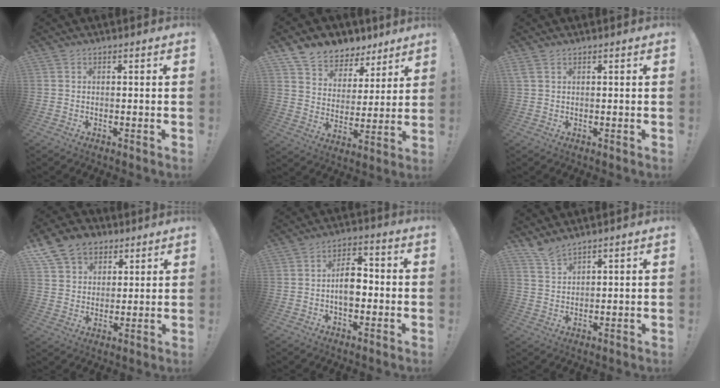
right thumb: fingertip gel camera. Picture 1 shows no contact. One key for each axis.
{"total": 8.6, "fx": 6.8, "fy": 5.2, "fz": 1.1, "tx": -0.028, "ty": -0.059, "tz": 0.130}
{"total": 1.7, "fx": 1.0, "fy": 0.8, "fz": 1.1, "tx": -0.027, "ty": 0.002, "tz": 0.021}
{"total": 12.6, "fx": 7.1, "fy": 9.4, "fz": 4.5, "tx": -0.073, "ty": -0.038, "tz": 0.142}
{"total": 9.0, "fx": -1.1, "fy": 5.7, "fz": 6.9, "tx": -0.110, "ty": 0.016, "tz": -0.023}
{"total": 4.8, "fx": 4.3, "fy": 1.0, "fz": 1.7, "tx": -0.035, "ty": -0.026, "tz": 0.081}